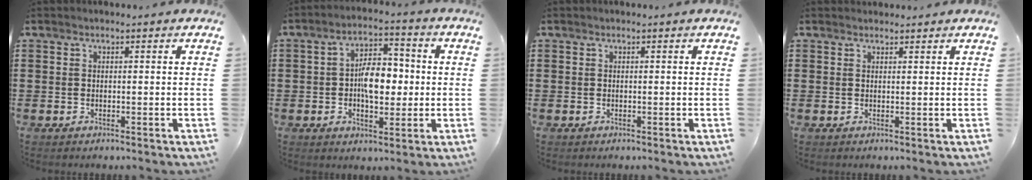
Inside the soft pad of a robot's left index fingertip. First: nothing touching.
{"total": 7.5, "force": [-0.2, 4.1, 6.3], "torque": [-0.103, 0.009, -0.010]}
{"total": 0.0}
{"total": 1.0, "force": [0.9, 0.4, 0.0], "torque": [-0.003, 0.001, 0.018]}